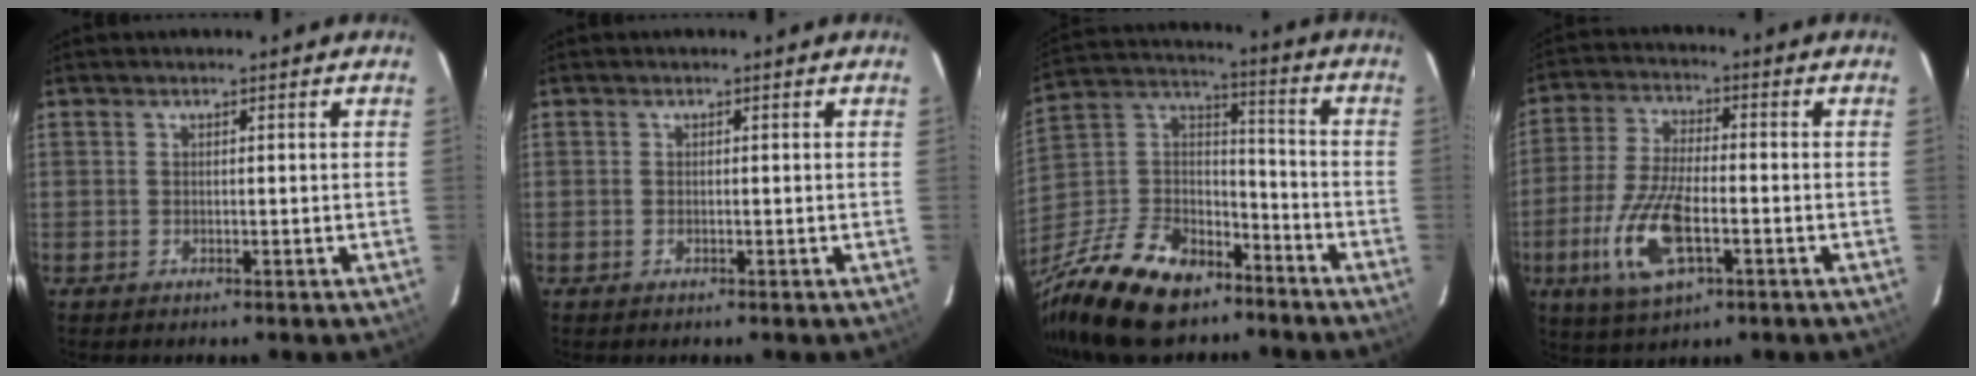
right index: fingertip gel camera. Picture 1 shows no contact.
{"total": 0.0}
{"total": 25.7, "force": [-18.0, 13.2, 12.8], "torque": [-0.295, 0.019, -0.293]}
{"total": 13.3, "force": [-4.6, 5.1, 11.4], "torque": [-0.248, -0.011, -0.087]}